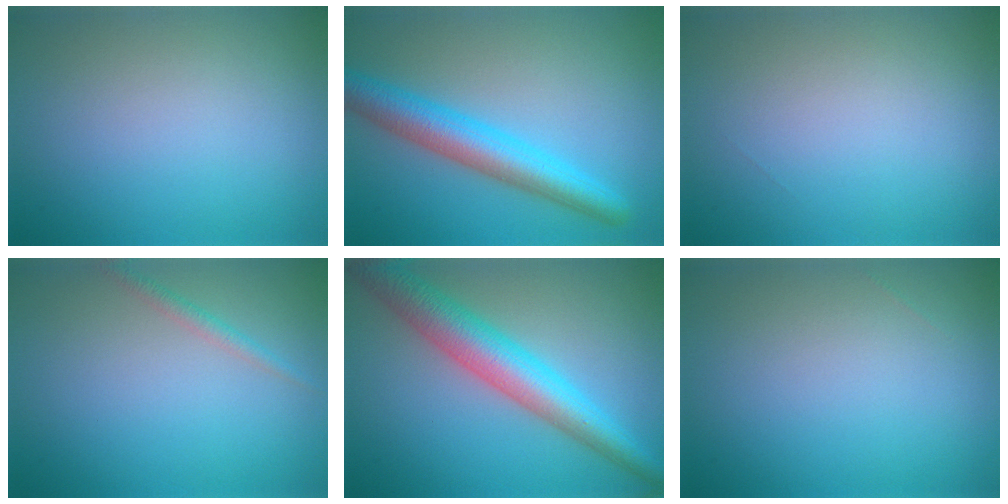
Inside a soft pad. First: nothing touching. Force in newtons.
{"total": 5.7, "press": 5.7, "slide": 0.2}
{"total": 0.0}
{"total": 1.1, "press": 1.1, "slide": 0.1}
{"total": 7.0, "press": 7.0, "slide": 0.0}
{"total": 0.0}